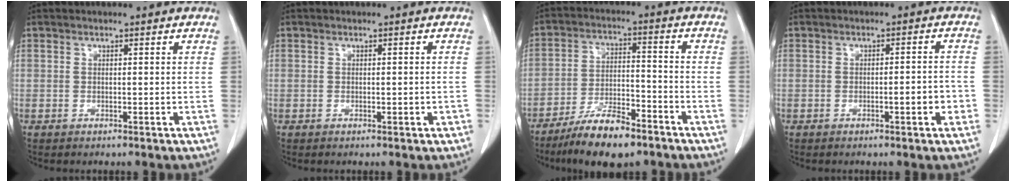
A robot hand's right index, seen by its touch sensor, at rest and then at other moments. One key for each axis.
{"total": 1.0, "fx": -0.3, "fy": 0.3, "fz": 0.9, "tx": -0.015, "ty": 0.003, "tz": 0.001}
{"total": 10.6, "fx": -7.8, "fy": 2.9, "fz": 6.6, "tx": -0.120, "ty": -0.008, "tz": -0.137}
{"total": 3.2, "fx": -1.2, "fy": 0.5, "fz": 3.0, "tx": -0.040, "ty": 0.004, "tz": -0.016}